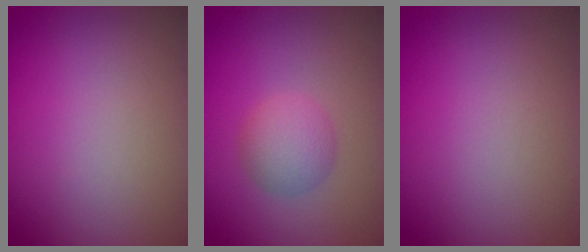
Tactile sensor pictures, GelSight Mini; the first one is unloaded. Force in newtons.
{"total": 2.7, "press": 2.7, "slide": 0.0}
{"total": 0.0}